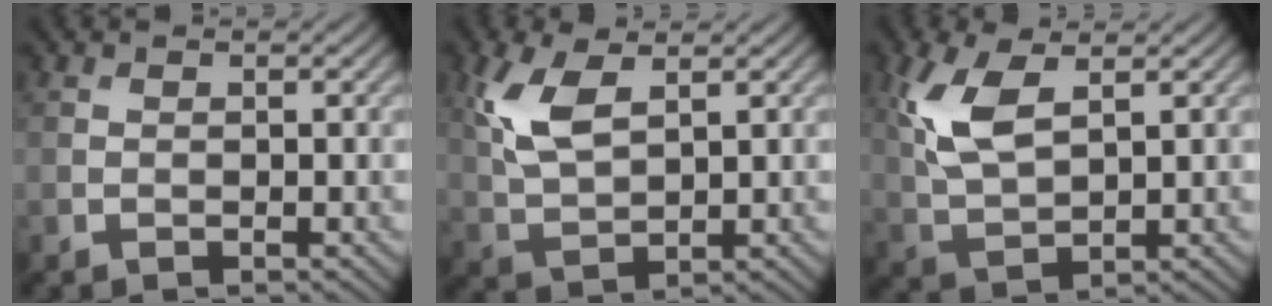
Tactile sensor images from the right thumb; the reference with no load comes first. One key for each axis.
{"total": 7.0, "fx": 2.8, "fy": 3.2, "fz": 5.5, "tx": -0.135, "ty": 0.005, "tz": 0.057}
{"total": 7.8, "fx": 2.9, "fy": 3.6, "fz": 6.3, "tx": -0.156, "ty": 0.006, "tz": 0.058}